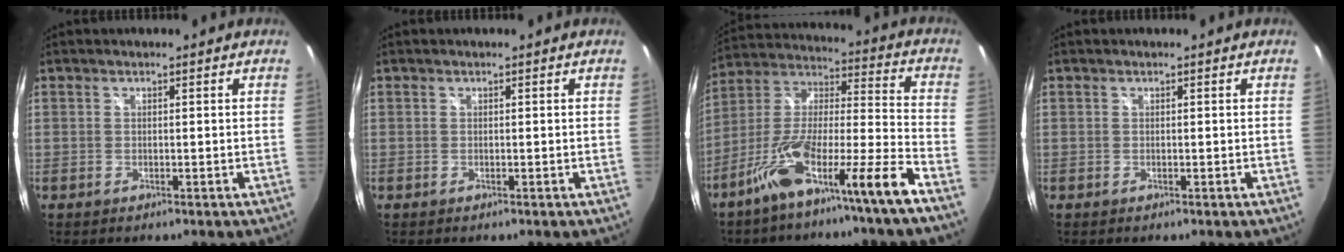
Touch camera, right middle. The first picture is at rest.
{"total": 0.0}
{"total": 16.4, "force": [-10.9, -0.6, 12.2], "torque": [-0.204, -0.017, -0.194]}
{"total": 0.0}